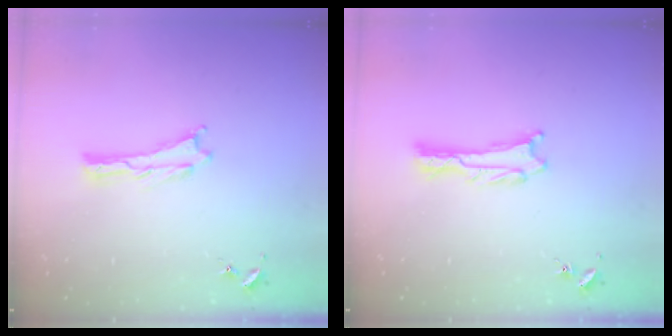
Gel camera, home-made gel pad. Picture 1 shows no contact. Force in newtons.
{"total": 0.9, "press": 0.8, "slide": 0.1}